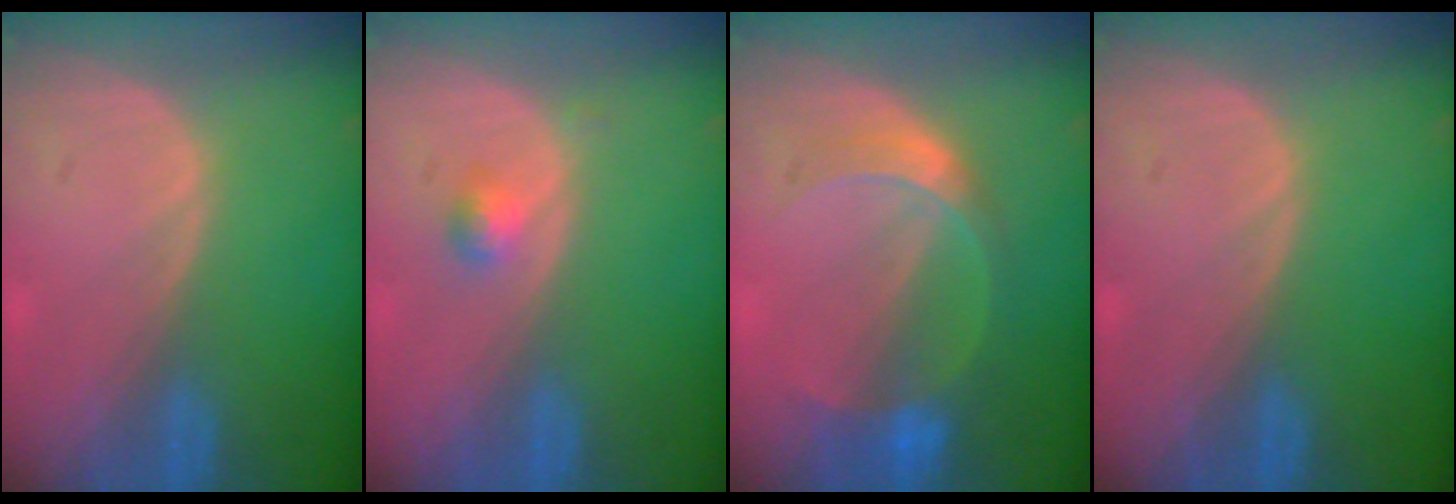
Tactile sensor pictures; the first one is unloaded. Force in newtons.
{"total": 2.0, "press": 1.8, "slide": 0.8}
{"total": 6.4, "press": 5.7, "slide": 2.9}
{"total": 0.0}